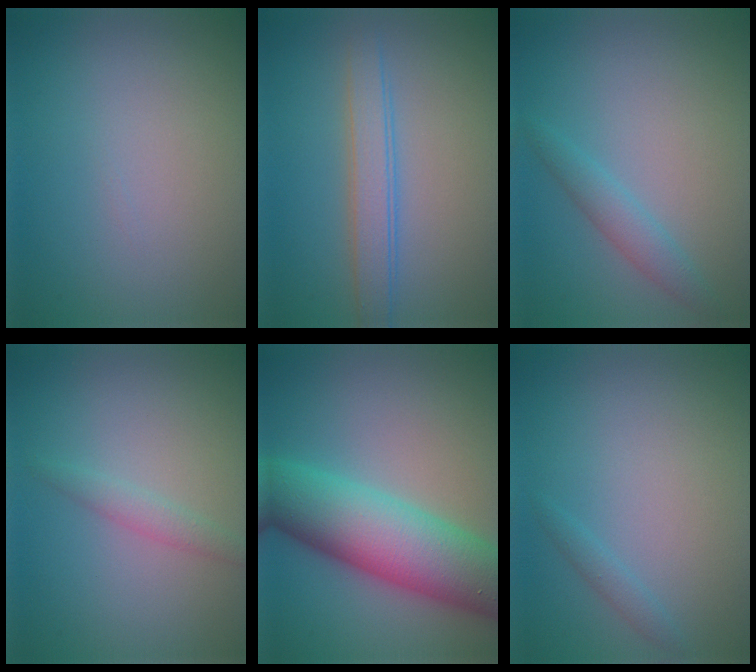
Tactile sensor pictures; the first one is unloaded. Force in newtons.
{"total": 3.0, "press": 2.9, "slide": 0.2}
{"total": 1.9, "press": 1.9, "slide": 0.1}
{"total": 1.4, "press": 1.4, "slide": 0.1}
{"total": 10.6, "press": 10.5, "slide": 0.5}
{"total": 0.9, "press": 0.9, "slide": 0.0}